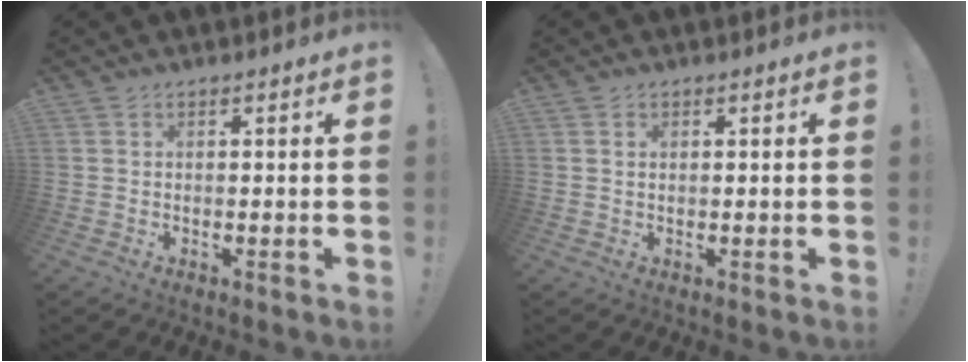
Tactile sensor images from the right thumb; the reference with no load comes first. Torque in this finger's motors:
{"motor_torque": [-0.26, 0.03, -0.17, 0.09, -0.02]}